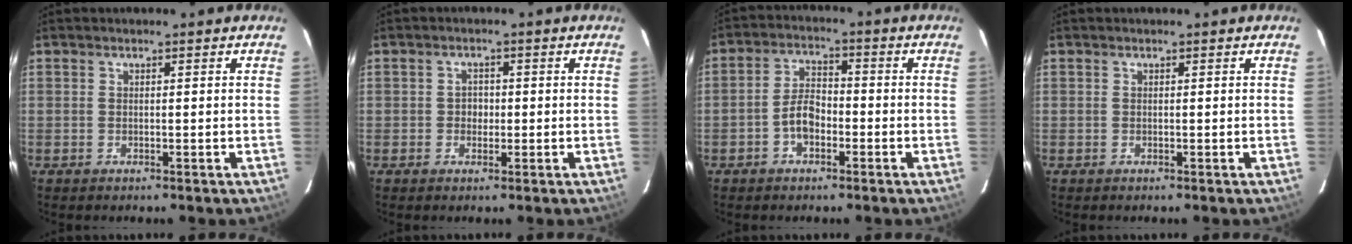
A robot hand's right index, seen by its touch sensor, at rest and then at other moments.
{"total": 2.1, "force": [-0.4, 1.9, 0.7], "torque": [-0.009, 0.006, -0.007]}
{"total": 5.3, "force": [-2.2, 3.0, 3.8], "torque": [-0.076, 0.015, -0.040]}
{"total": 0.0}